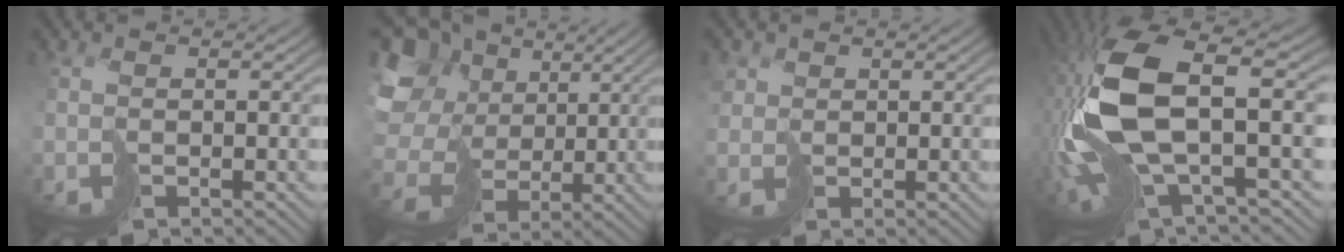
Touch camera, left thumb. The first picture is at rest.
{"total": 18.1, "force": [4.4, 14.6, 9.8], "torque": [-0.311, 0.020, 0.100]}
{"total": 2.8, "force": [1.2, 2.5, 0.7], "torque": [-0.035, 0.003, 0.023]}
{"total": 15.5, "force": [0.2, 6.2, 14.2], "torque": [-0.364, -0.022, 0.019]}